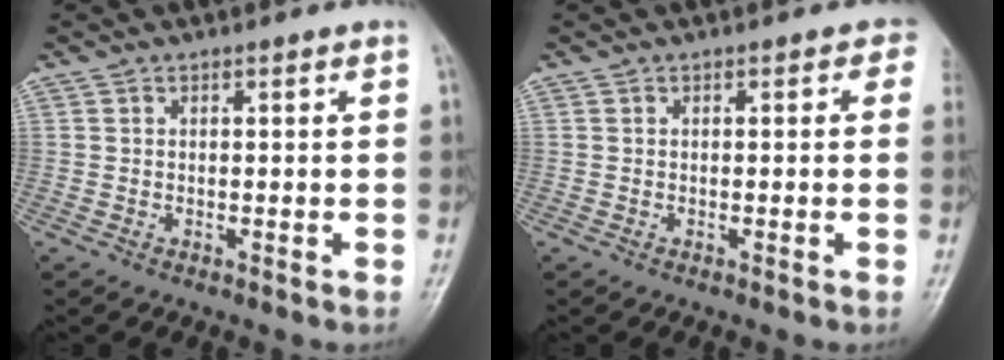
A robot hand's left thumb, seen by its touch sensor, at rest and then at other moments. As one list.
[{"total": 1.4, "force": [0.3, 1.0, 0.9], "torque": [0.014, 0.007, -0.009]}]